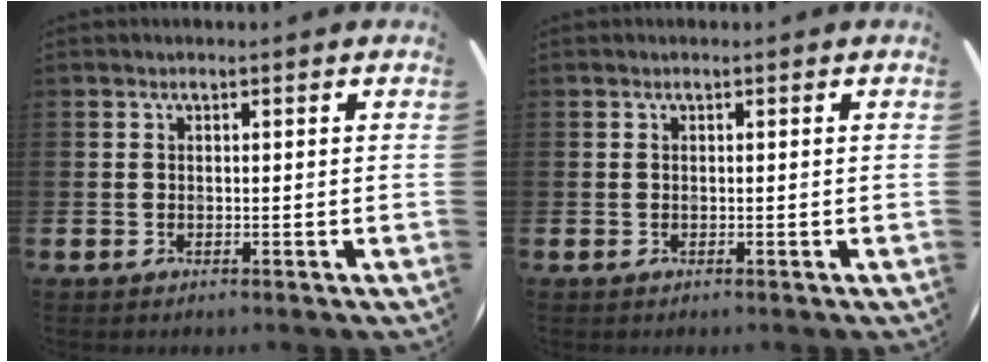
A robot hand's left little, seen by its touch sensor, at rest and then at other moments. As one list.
[{"total": 0.0}]